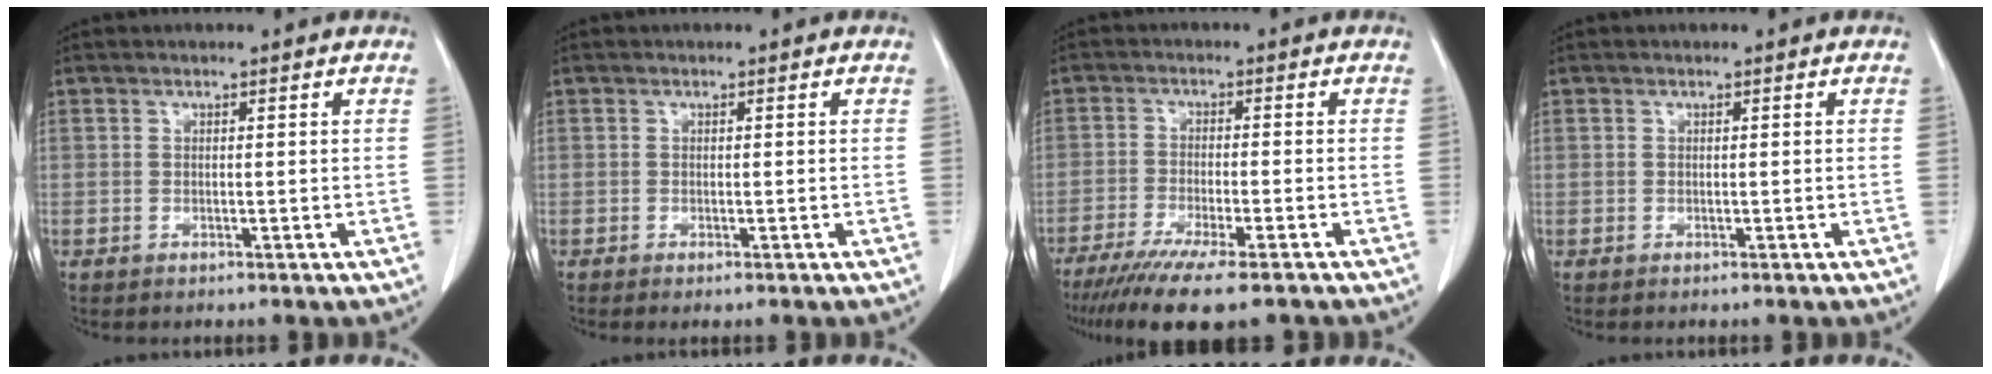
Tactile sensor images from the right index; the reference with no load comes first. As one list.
[{"total": 0.7, "force": [-0.5, 0.0, 0.6], "torque": [-0.014, -0.003, -0.007]}, {"total": 13.5, "force": [-10.6, 1.2, 8.3], "torque": [-0.131, -0.035, -0.165]}, {"total": 0.0}]